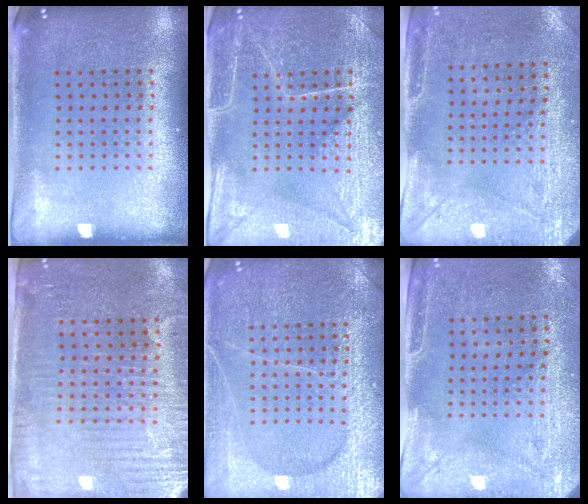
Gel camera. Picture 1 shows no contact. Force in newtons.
{"total": 4.5, "press": 4.2, "slide": 1.5}
{"total": 3.0, "press": 2.3, "slide": 1.8}
{"total": 3.4, "press": 3.1, "slide": 1.3}
{"total": 6.1, "press": 6.0, "slide": 0.9}
{"total": 3.0, "press": 2.4, "slide": 1.7}